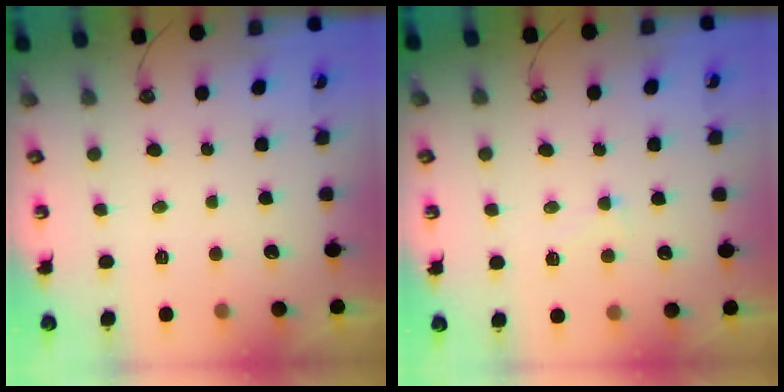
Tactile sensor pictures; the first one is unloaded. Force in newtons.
{"total": 0.8, "press": 0.4, "slide": 0.6}